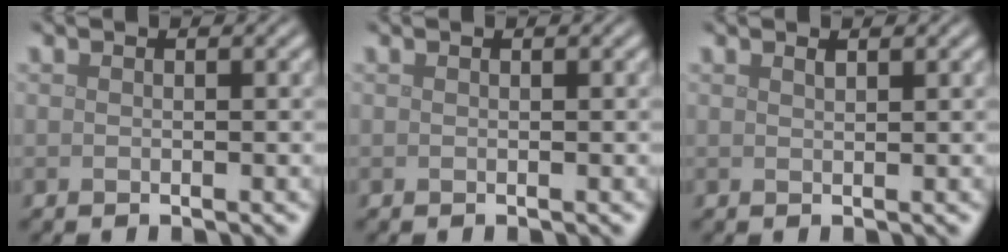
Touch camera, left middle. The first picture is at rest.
{"total": 0.0}
{"total": 0.7, "force": [0.6, 0.1, 0.4], "torque": [-0.005, -0.002, 0.011]}